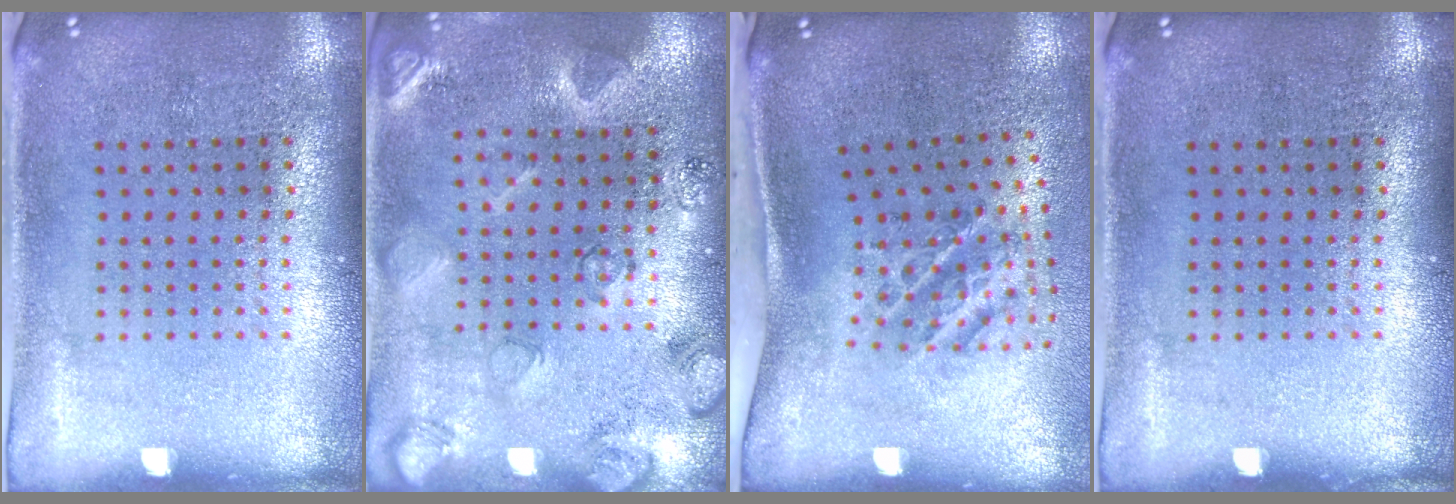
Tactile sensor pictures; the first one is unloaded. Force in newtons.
{"total": 2.3, "press": 2.2, "slide": 0.4}
{"total": 1.8, "press": 1.2, "slide": 1.3}
{"total": 0.0}